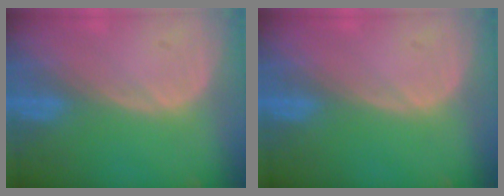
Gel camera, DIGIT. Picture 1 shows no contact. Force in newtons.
{"total": 0.0}